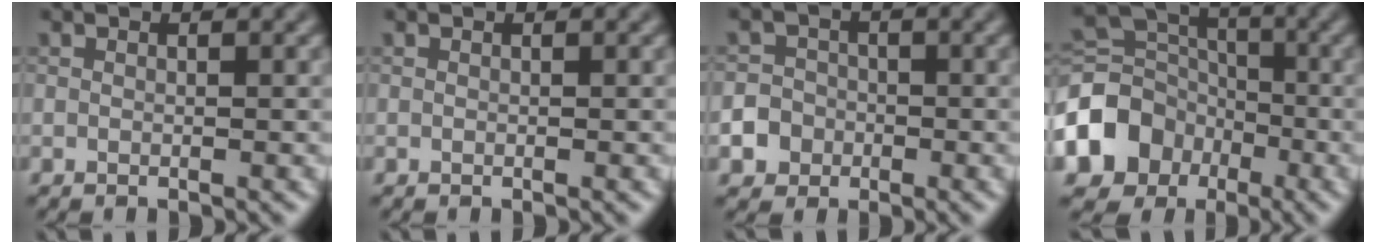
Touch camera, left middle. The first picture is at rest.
{"total": 0.0}
{"total": 5.2, "force": [-2.5, 4.5, 0.7], "torque": [0.002, -0.005, -0.061]}
{"total": 9.0, "force": [-4.0, 7.1, 3.8], "torque": [-0.088, -0.001, -0.087]}